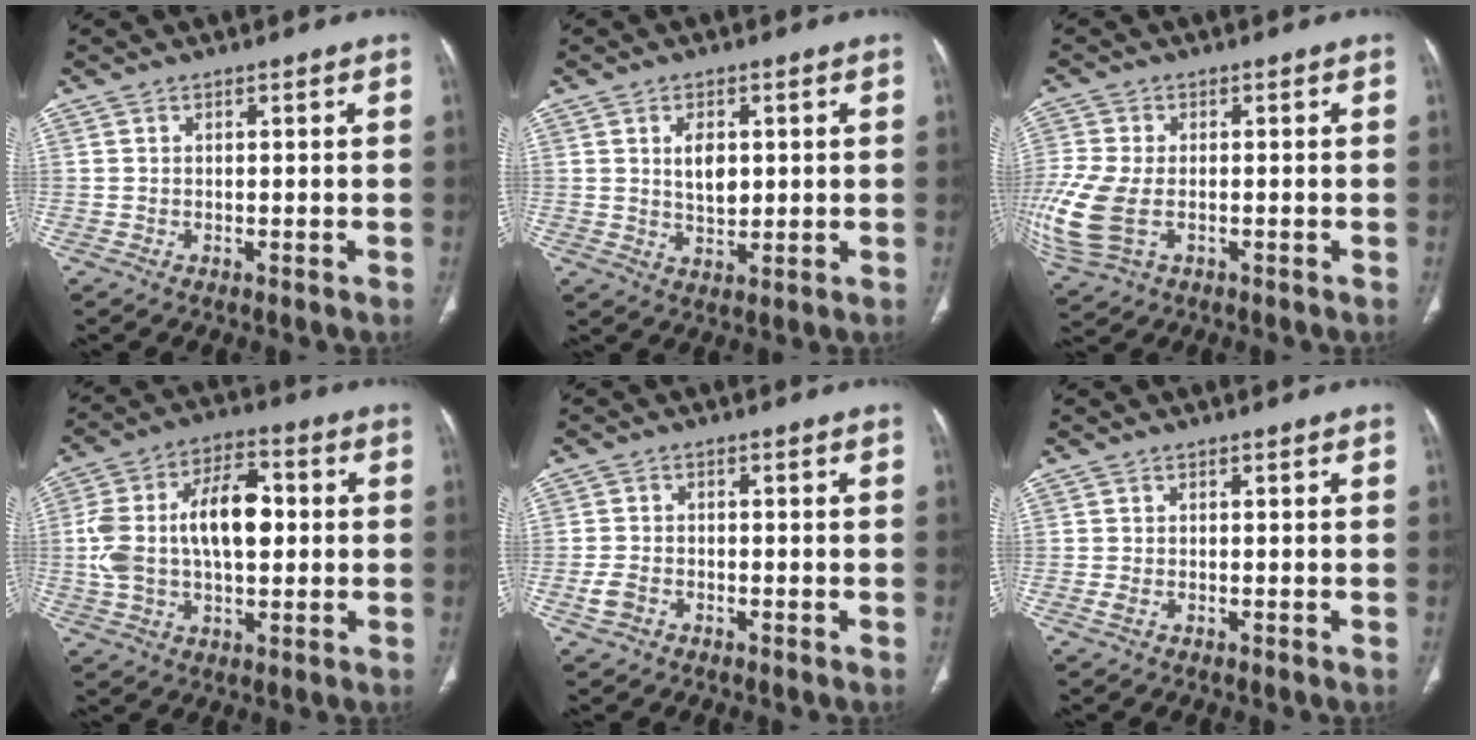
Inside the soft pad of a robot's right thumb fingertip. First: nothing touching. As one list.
[{"total": 5.2, "force": [1.2, 3.1, 4.0], "torque": [-0.056, -0.009, 0.022]}, {"total": 14.4, "force": [-2.9, 9.1, 10.8], "torque": [-0.303, -0.011, -0.044]}, {"total": 16.7, "force": [1.0, 9.4, 13.7], "torque": [-0.244, 0.031, 0.016]}, {"total": 3.1, "force": [-1.5, 2.1, 1.6], "torque": [-0.035, 0.011, -0.026]}, {"total": 0.9, "force": [-0.4, 0.4, 0.6], "torque": [-0.019, -0.001, -0.007]}]